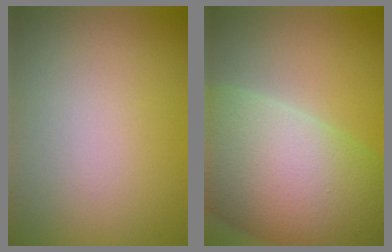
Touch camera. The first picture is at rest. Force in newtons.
{"total": 14.4, "press": 14.4, "slide": 0.5}